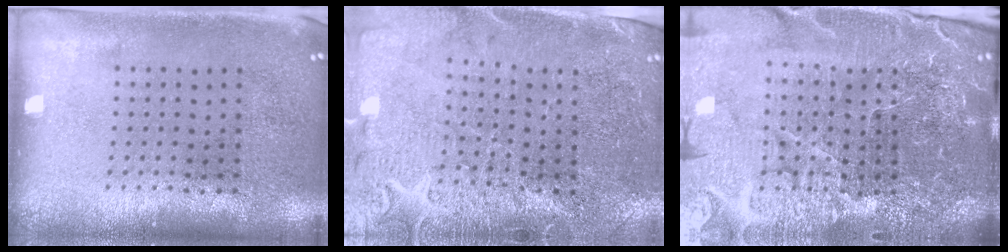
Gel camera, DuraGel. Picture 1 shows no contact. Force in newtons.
{"total": 3.2, "press": 3.1, "slide": 1.0}
{"total": 5.9, "press": 5.4, "slide": 2.3}